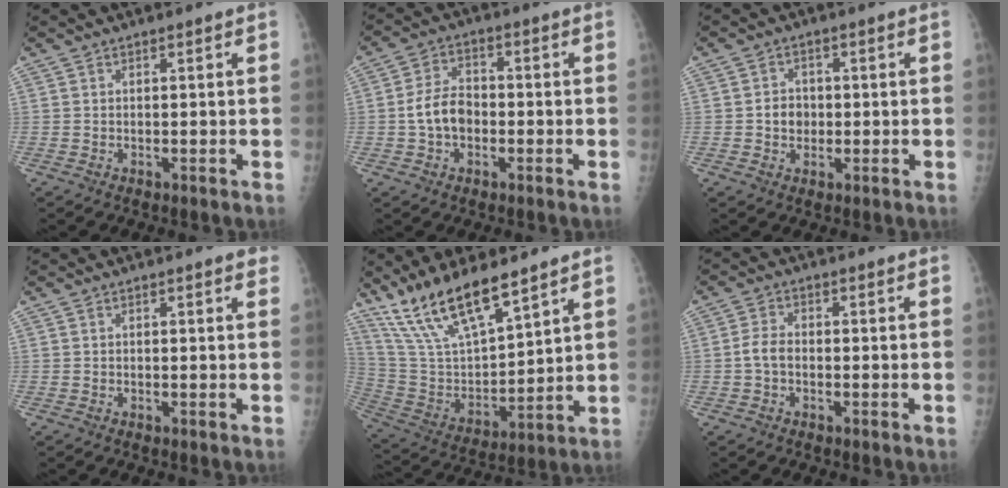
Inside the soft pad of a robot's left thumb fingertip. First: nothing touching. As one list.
[{"total": 7.1, "force": [-1.3, 5.1, 4.8], "torque": [-0.076, 0.022, -0.030]}, {"total": 3.7, "force": [-0.2, 3.3, 1.7], "torque": [-0.008, 0.006, -0.005]}, {"total": 1.3, "force": [0.9, 0.4, 0.9], "torque": [-0.007, 0.000, 0.007]}, {"total": 16.8, "force": [12.8, 4.6, 10.0], "torque": [-0.169, -0.057, 0.258]}, {"total": 3.1, "force": [-0.7, 2.1, 2.3], "torque": [-0.043, 0.008, -0.018]}]